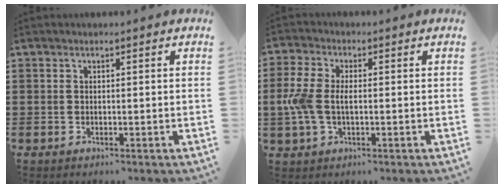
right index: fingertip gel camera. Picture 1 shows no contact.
{"total": 5.8, "force": [-0.4, 3.3, 4.8], "torque": [-0.125, -0.003, -0.017]}